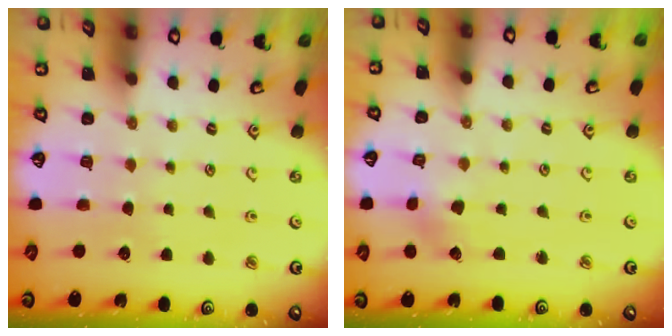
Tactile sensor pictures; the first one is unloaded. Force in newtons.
{"total": 1.4, "press": 1.4, "slide": 0.2}